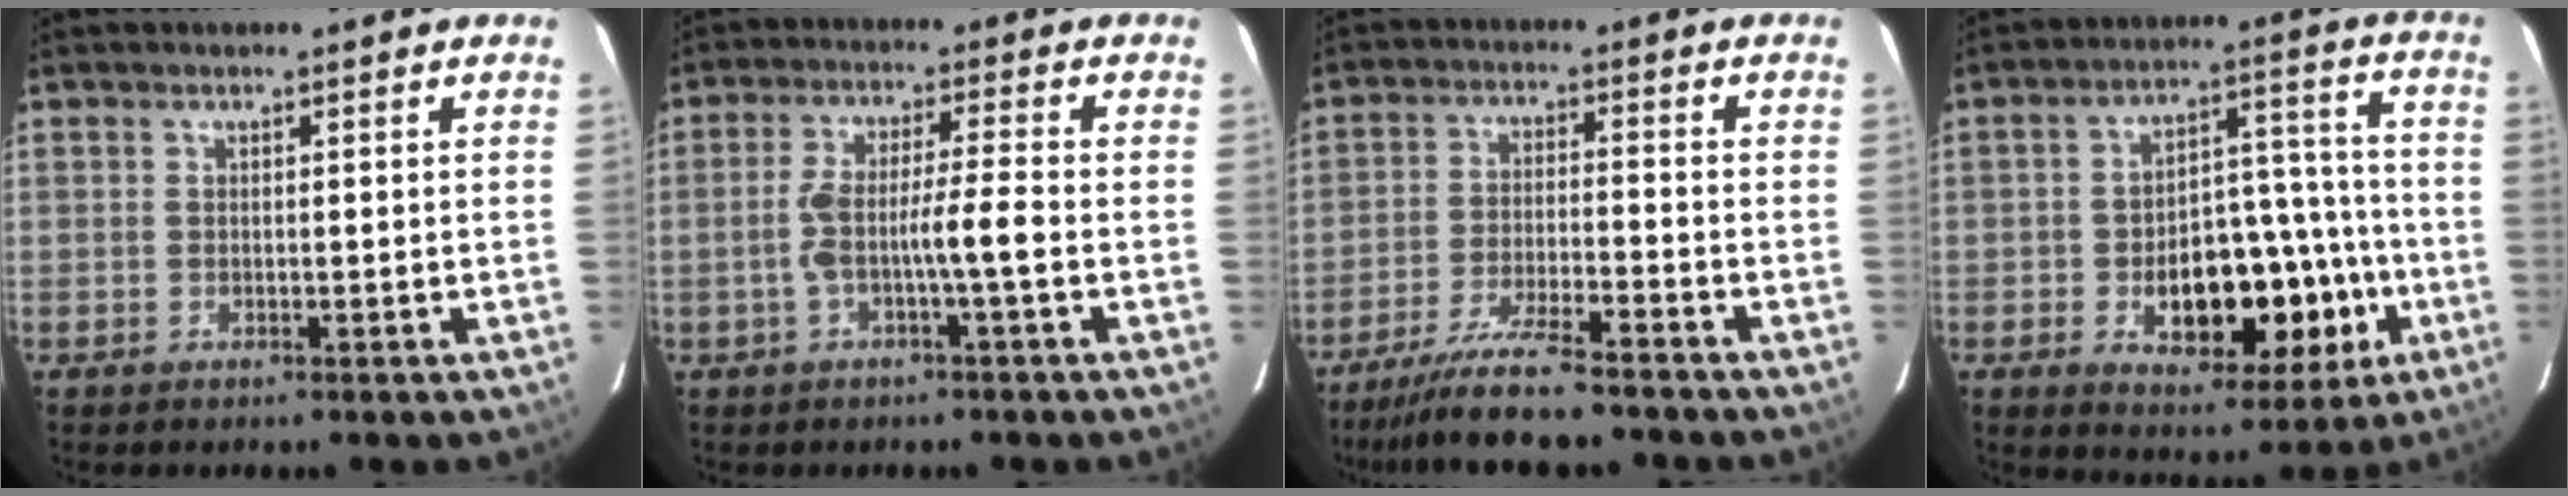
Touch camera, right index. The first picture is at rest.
{"total": 6.3, "force": [-1.7, -0.1, 6.0], "torque": [-0.119, 0.014, -0.029]}
{"total": 9.7, "force": [-8.3, 0.2, 5.0], "torque": [-0.085, -0.028, -0.141]}
{"total": 15.6, "force": [-4.4, 7.7, 12.9], "torque": [-0.178, 0.029, -0.052]}